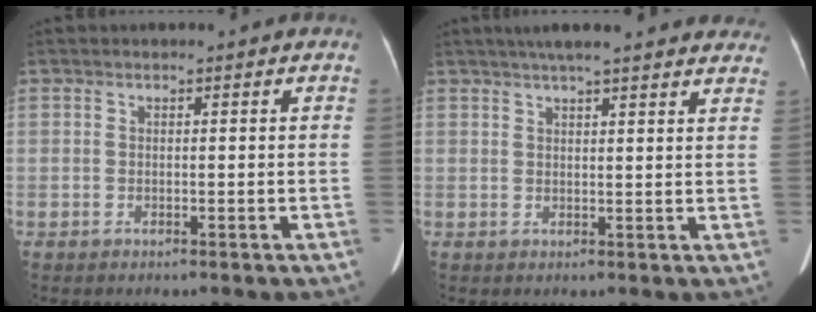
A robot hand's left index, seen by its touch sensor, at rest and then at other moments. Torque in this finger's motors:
{"motor_torque": [0.49, -0.56, 0.21, 0.08]}